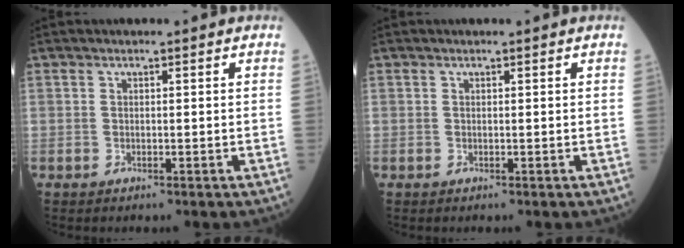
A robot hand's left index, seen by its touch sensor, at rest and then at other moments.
{"total": 0.0}